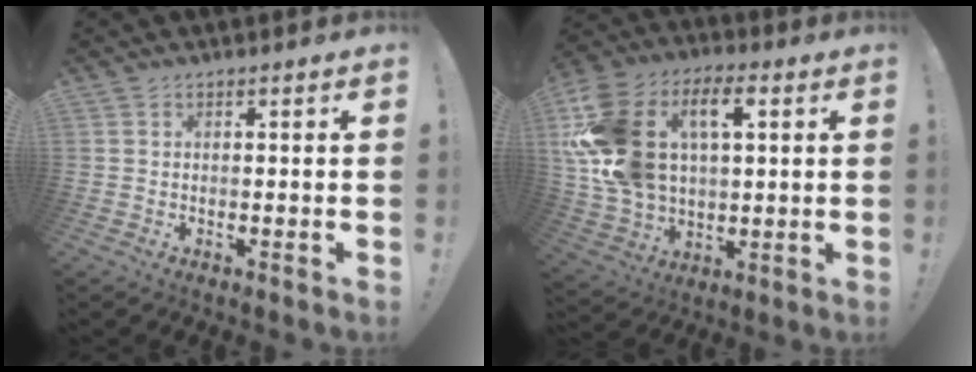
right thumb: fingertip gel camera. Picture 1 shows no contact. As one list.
[{"total": 21.5, "force": [5.7, 14.1, 15.2], "torque": [-0.284, -0.012, 0.102]}]